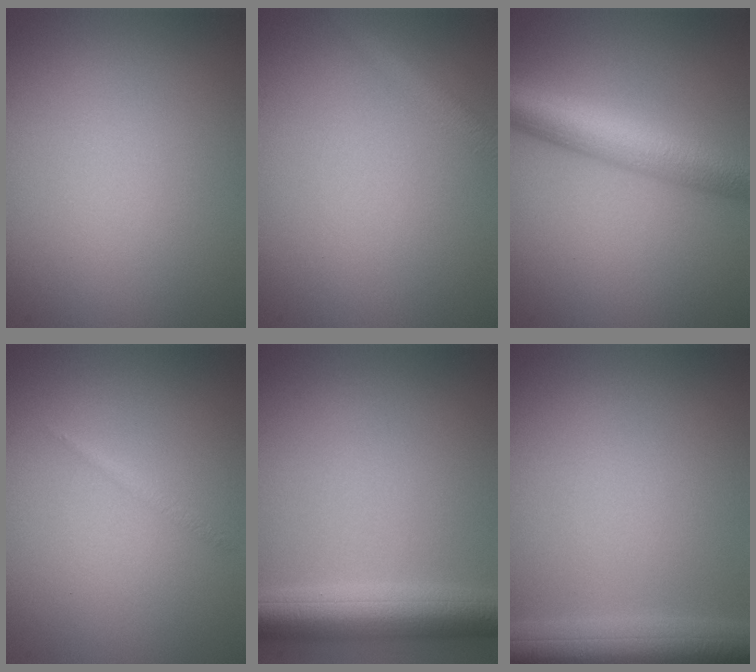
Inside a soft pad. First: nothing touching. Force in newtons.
{"total": 2.0, "press": 2.0, "slide": 0.1}
{"total": 6.5, "press": 6.5, "slide": 0.2}
{"total": 0.6, "press": 0.6, "slide": 0.0}
{"total": 6.3, "press": 6.3, "slide": 0.3}
{"total": 7.7, "press": 7.7, "slide": 0.3}